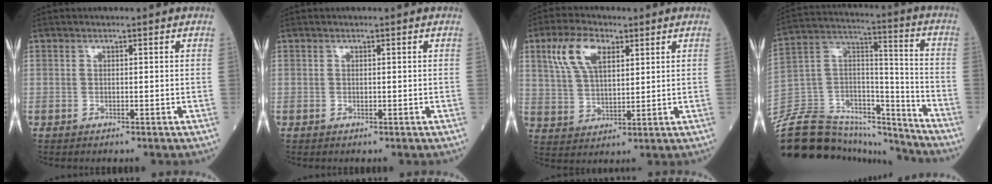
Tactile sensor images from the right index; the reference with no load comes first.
{"total": 0.0}
{"total": 9.2, "force": [4.4, 4.3, 6.8], "torque": [-0.148, 0.017, 0.088]}
{"total": 24.3, "force": [-22.5, 5.9, 7.2], "torque": [-0.170, 0.030, -0.372]}